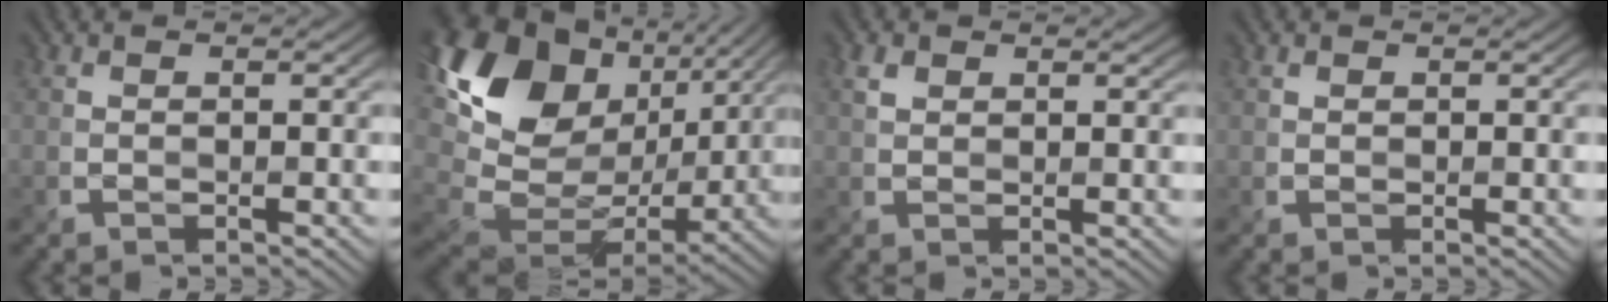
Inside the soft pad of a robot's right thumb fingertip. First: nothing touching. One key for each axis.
{"total": 18.3, "fx": 5.3, "fy": 12.5, "fz": 12.3, "tx": -0.271, "ty": 0.002, "tz": 0.109}
{"total": 1.9, "fx": 1.1, "fy": 1.2, "fz": 1.0, "tx": -0.020, "ty": 0.001, "tz": 0.019}
{"total": 0.6, "fx": 0.3, "fy": 0.5, "fz": 0.0, "tx": 0.002, "ty": -0.001, "tz": 0.007}